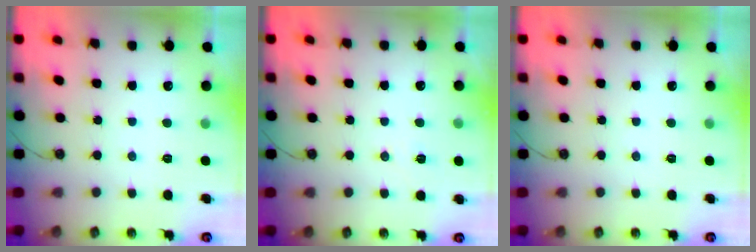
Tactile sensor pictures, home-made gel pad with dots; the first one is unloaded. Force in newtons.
{"total": 5.0, "press": 4.2, "slide": 2.7}
{"total": 0.0}